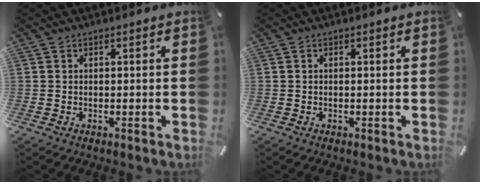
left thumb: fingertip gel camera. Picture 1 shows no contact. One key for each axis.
{"total": 0.0}